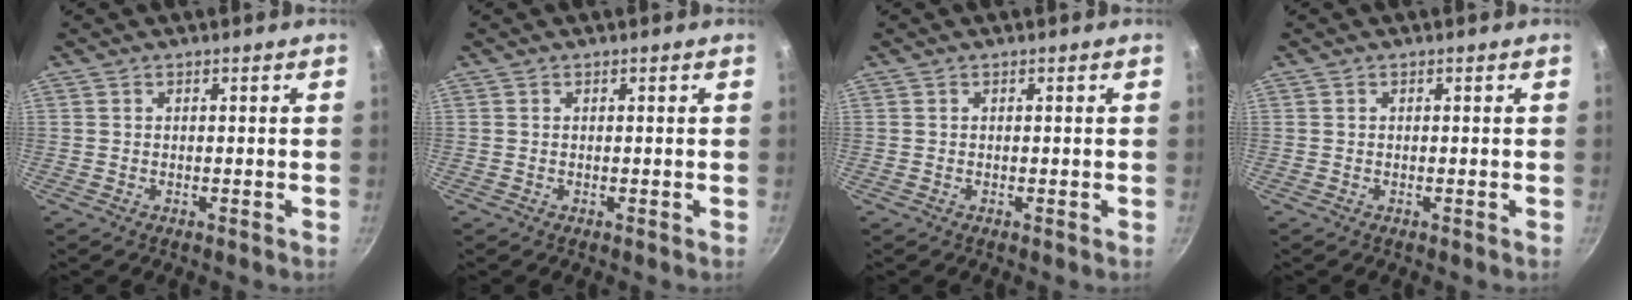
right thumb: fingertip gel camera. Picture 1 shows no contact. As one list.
[{"total": 0.0}, {"total": 0.0}, {"total": 0.0}]